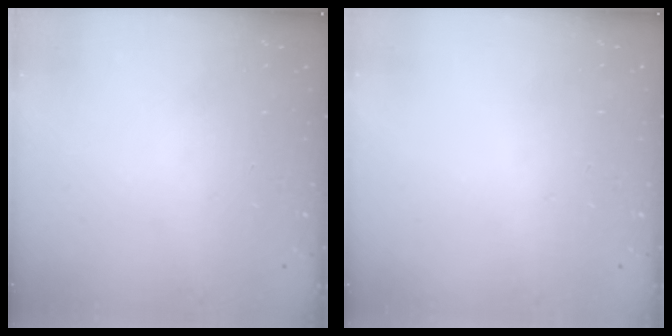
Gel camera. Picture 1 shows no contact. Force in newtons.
{"total": 0.0}